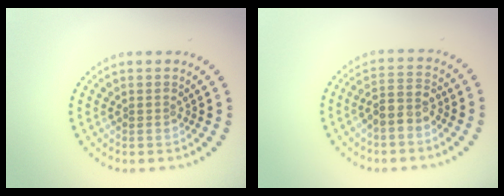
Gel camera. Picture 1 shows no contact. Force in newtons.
{"total": 2.5, "press": 2.2, "slide": 1.1}